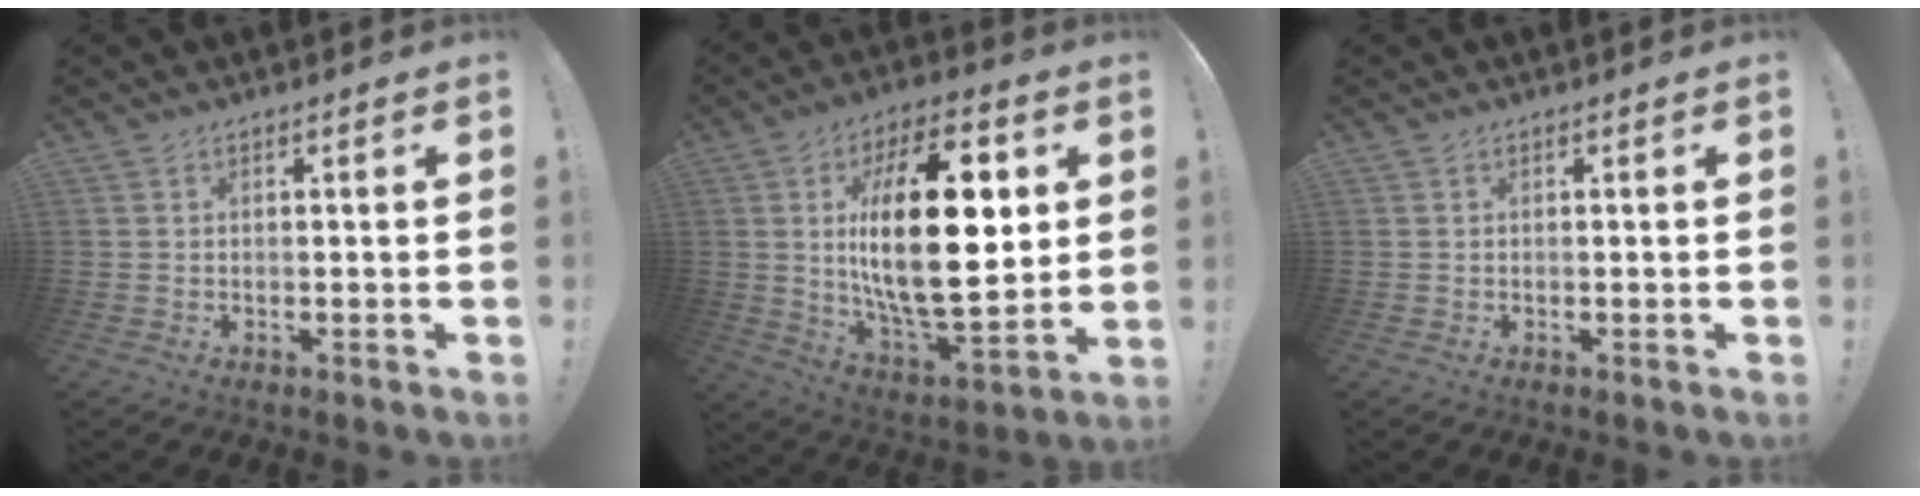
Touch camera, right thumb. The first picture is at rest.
{"total": 27.5, "force": [4.2, 11.7, 24.5], "torque": [-0.424, -0.015, 0.061]}
{"total": 0.0}